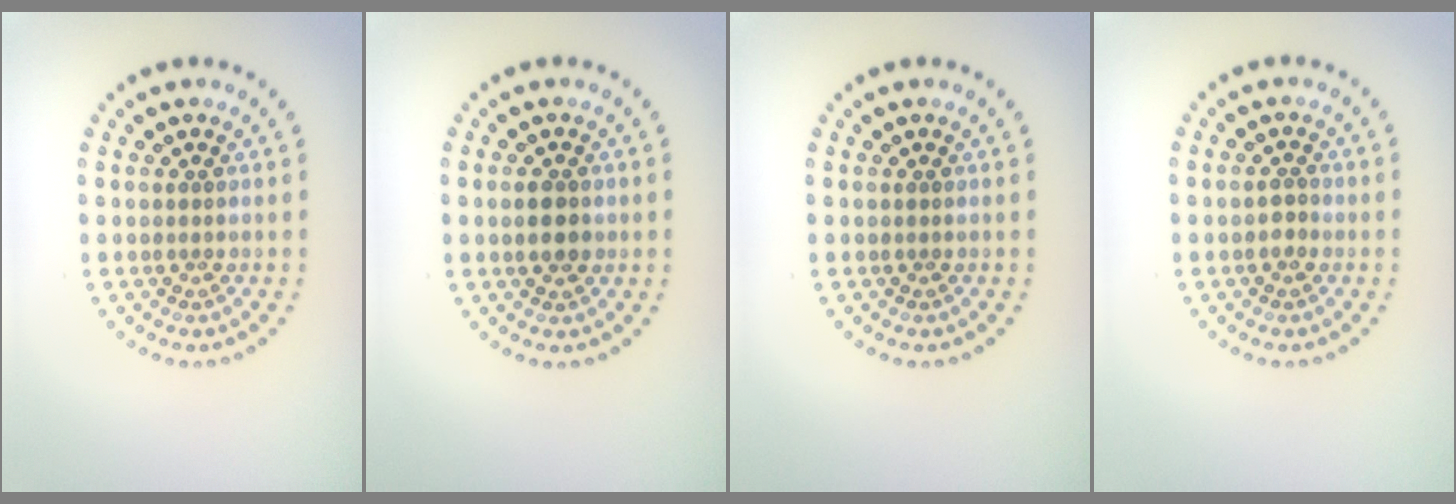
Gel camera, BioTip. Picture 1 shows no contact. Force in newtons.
{"total": 2.2, "press": 2.2, "slide": 0.1}
{"total": 0.0}
{"total": 1.1, "press": 1.0, "slide": 0.4}